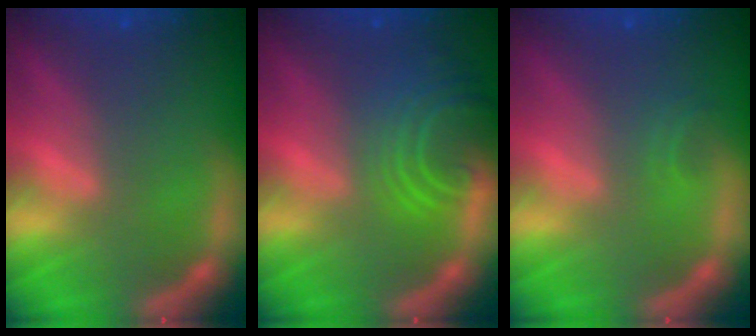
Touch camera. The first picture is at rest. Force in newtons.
{"total": 6.6}
{"total": 0.9}